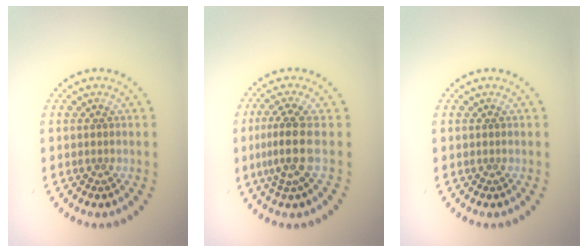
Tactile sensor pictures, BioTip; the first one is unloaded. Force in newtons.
{"total": 3.2, "press": 2.4, "slide": 2.1}
{"total": 0.0}